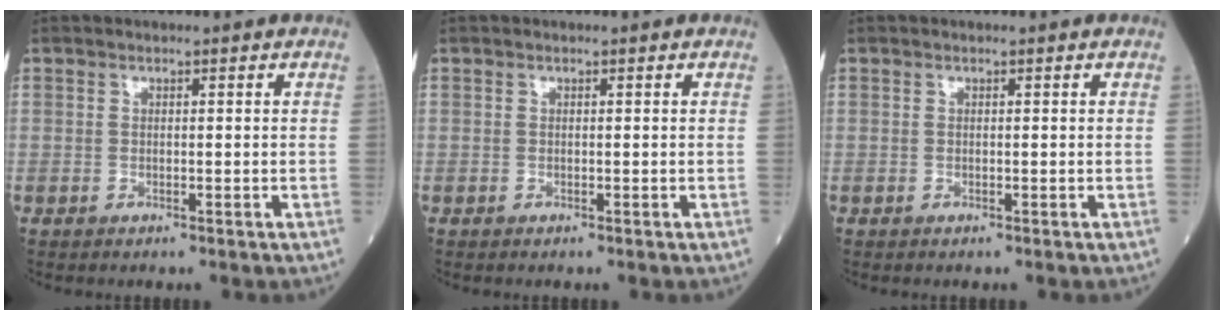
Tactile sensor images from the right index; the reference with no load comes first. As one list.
[{"total": 0.0}, {"total": 0.0}]